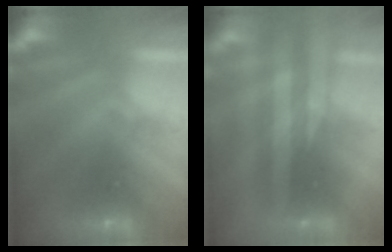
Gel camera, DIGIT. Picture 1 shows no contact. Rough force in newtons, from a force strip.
{"total": 2.1}